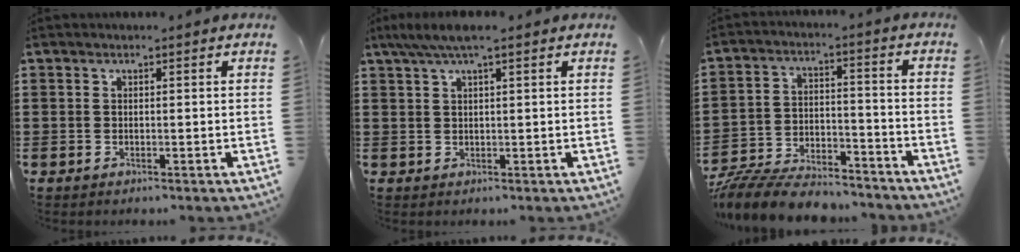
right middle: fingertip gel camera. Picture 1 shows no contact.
{"total": 3.8, "force": [2.4, 0.6, 2.9], "torque": [-0.060, 0.004, 0.044]}
{"total": 9.0, "force": [-8.6, 1.8, 2.1], "torque": [-0.044, 0.018, -0.167]}